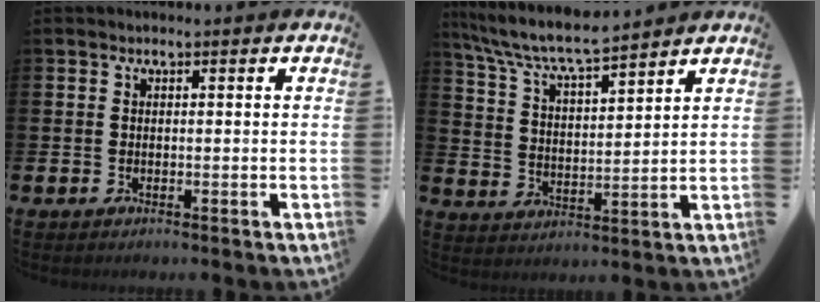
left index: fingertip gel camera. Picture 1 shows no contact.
{"total": 7.4, "force": [6.9, 0.6, 2.6], "torque": [-0.079, -0.039, 0.120]}